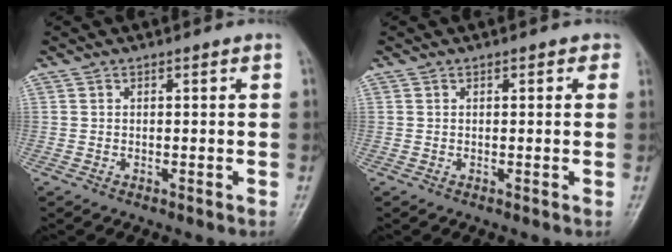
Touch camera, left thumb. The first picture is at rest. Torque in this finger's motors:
{"motor_torque": [-0.05, 0.02, -0.14, 0.21, 0.02]}